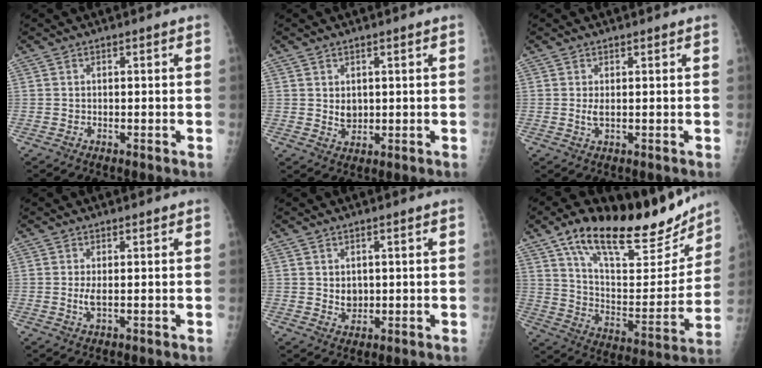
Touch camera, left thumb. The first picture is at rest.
{"total": 2.8, "force": [0.7, 2.1, 1.7], "torque": [-0.019, -0.009, 0.020]}
{"total": 1.7, "force": [0.5, 0.6, 1.5], "torque": [-0.033, -0.004, 0.013]}
{"total": 1.9, "force": [0.3, 0.5, 1.8], "torque": [-0.040, -0.005, 0.010]}
{"total": 2.8, "force": [0.6, 2.2, 1.6], "torque": [-0.017, -0.008, 0.019]}
{"total": 26.5, "force": [19.0, 9.6, 15.8], "torque": [-0.200, -0.062, 0.307]}